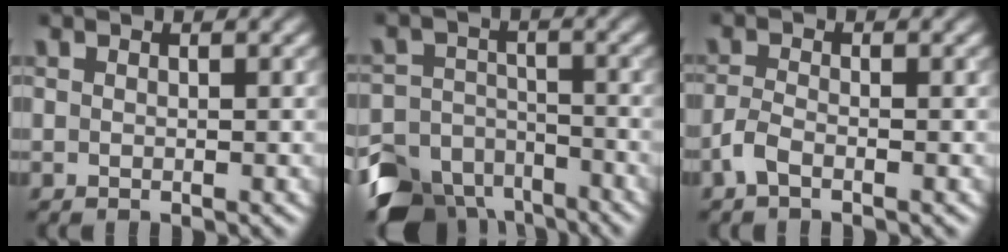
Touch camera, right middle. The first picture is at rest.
{"total": 7.8, "force": [-6.1, 4.4, 2.1], "torque": [-0.021, -0.006, -0.109]}
{"total": 1.7, "force": [-1.1, 0.5, 1.2], "torque": [-0.029, 0.000, -0.028]}